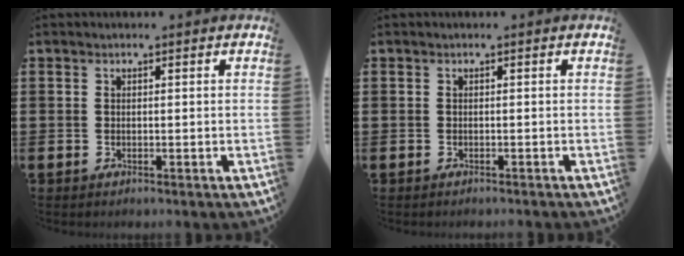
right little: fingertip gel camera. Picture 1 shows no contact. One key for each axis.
{"total": 0.0}